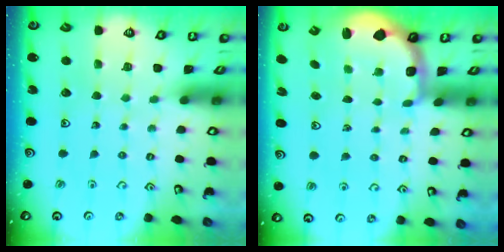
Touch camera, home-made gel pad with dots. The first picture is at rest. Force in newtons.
{"total": 2.1, "press": 1.4, "slide": 1.6}